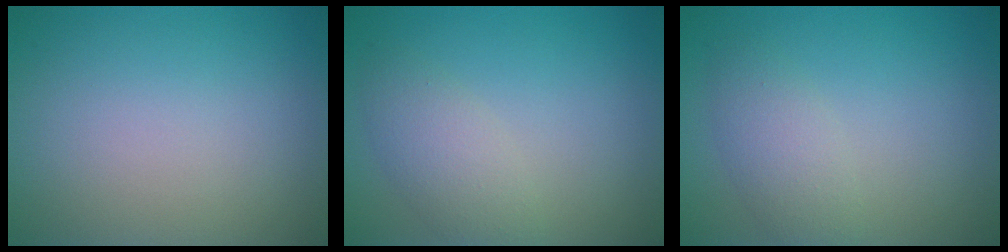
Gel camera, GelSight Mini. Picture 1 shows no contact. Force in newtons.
{"total": 2.9, "press": 2.9, "slide": 0.2}
{"total": 2.7, "press": 2.7, "slide": 0.1}